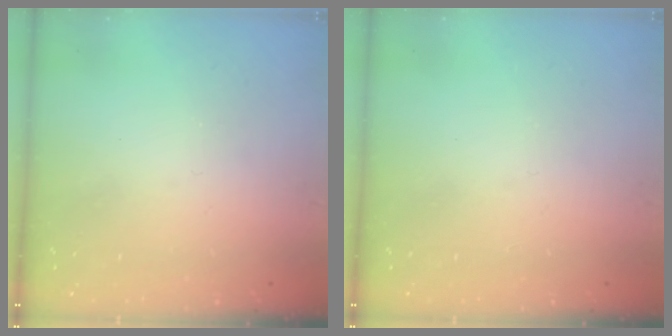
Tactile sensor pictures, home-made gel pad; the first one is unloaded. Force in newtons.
{"total": 0.0}